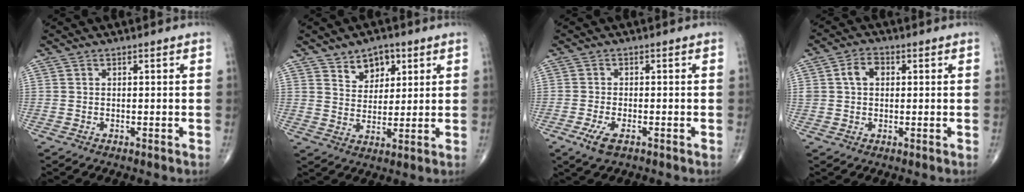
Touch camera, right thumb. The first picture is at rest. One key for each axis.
{"total": 3.3, "fx": 2.5, "fy": 2.1, "fz": 0.8, "tx": 0.008, "ty": -0.019, "tz": 0.043}
{"total": 3.6, "fx": -1.8, "fy": 1.5, "fz": 2.7, "tx": -0.064, "ty": -0.003, "tz": -0.032}
{"total": 4.4, "fx": 1.0, "fy": 3.2, "fz": 2.9, "tx": -0.050, "ty": 0.012, "tz": 0.017}